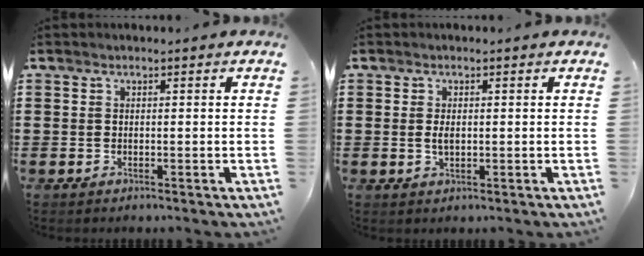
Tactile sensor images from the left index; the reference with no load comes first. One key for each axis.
{"total": 1.9, "fx": 0.1, "fy": 0.9, "fz": 1.7, "tx": -0.035, "ty": 0.003, "tz": 0.000}